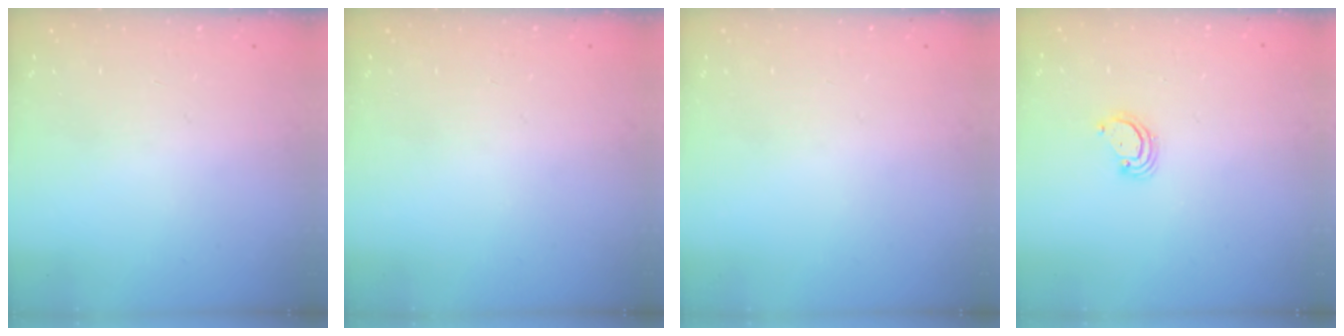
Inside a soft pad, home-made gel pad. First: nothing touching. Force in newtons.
{"total": 0.0}
{"total": 0.0}
{"total": 3.1, "press": 3.1, "slide": 0.2}